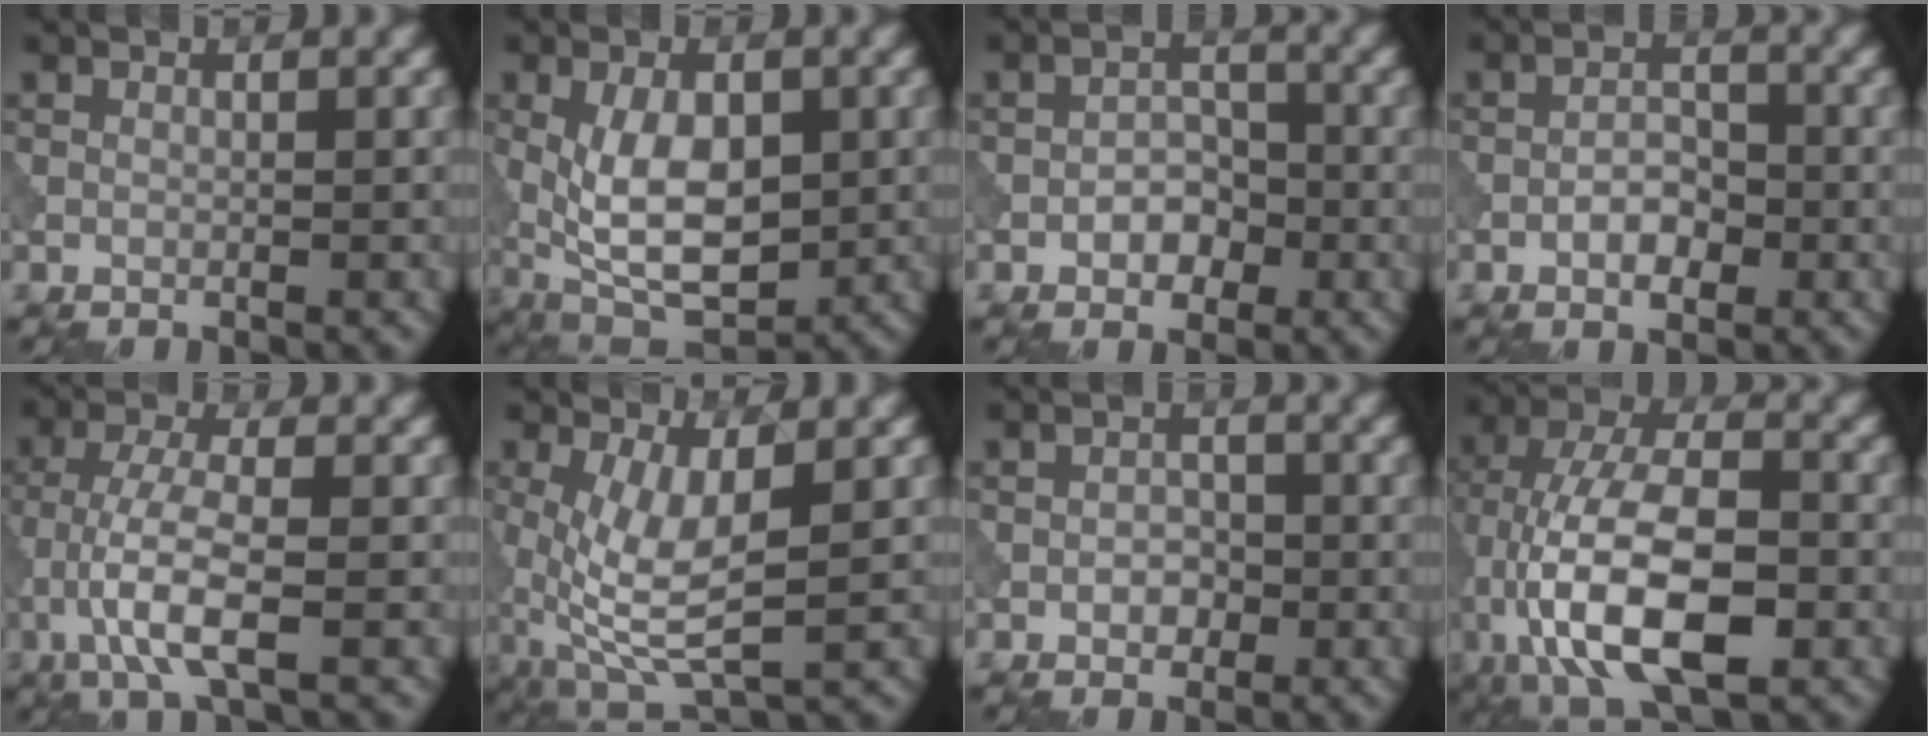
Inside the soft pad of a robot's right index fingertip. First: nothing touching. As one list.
[{"total": 7.8, "force": [-0.1, 4.1, 6.6], "torque": [-0.128, -0.003, 0.001]}, {"total": 2.8, "force": [-1.1, 1.9, 1.7], "torque": [-0.022, 0.005, -0.019]}, {"total": 2.7, "force": [-1.1, 1.5, 2.0], "torque": [-0.029, 0.006, -0.021]}, {"total": 5.9, "force": [-2.1, 1.5, 5.3], "torque": [-0.106, 0.006, -0.048]}, {"total": 6.7, "force": [-0.4, 2.3, 6.3], "torque": [-0.142, -0.013, -0.003]}, {"total": 1.8, "force": [-0.6, 1.3, 1.1], "torque": [-0.016, 0.001, -0.012]}, {"total": 13.0, "force": [-3.6, 5.8, 11.0], "torque": [-0.204, 0.011, -0.072]}]